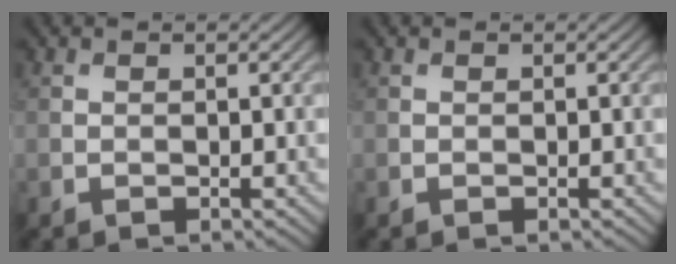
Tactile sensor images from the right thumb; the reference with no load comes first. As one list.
[{"total": 0.0}]